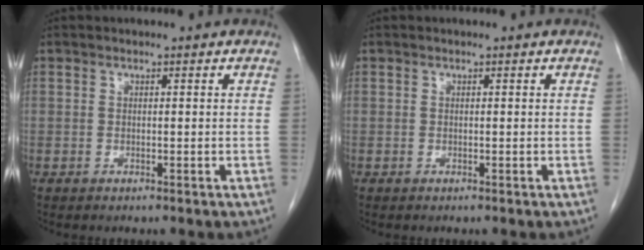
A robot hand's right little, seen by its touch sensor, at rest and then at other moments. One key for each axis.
{"total": 0.0}